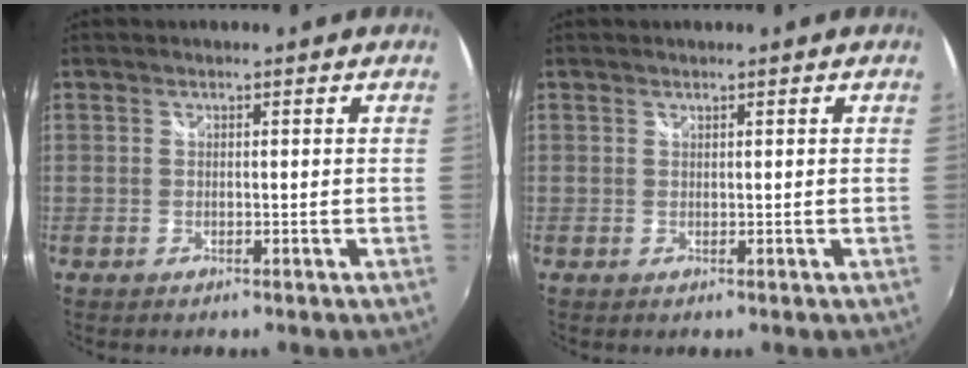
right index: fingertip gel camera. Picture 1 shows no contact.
{"total": 0.0}